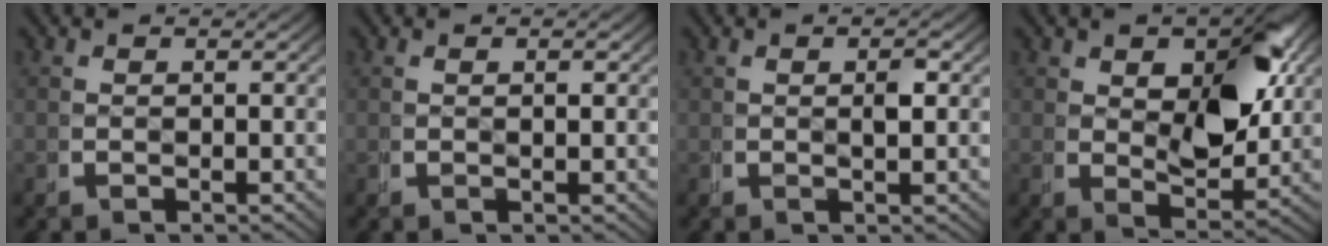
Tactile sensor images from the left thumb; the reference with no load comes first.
{"total": 0.8, "force": [0.3, -0.1, 0.7], "torque": [-0.017, 0.000, 0.008]}
{"total": 1.5, "force": [0.4, 0.1, 1.4], "torque": [-0.028, 0.001, 0.008]}
{"total": 6.6, "force": [1.6, 3.5, 5.4], "torque": [-0.083, -0.028, 0.041]}